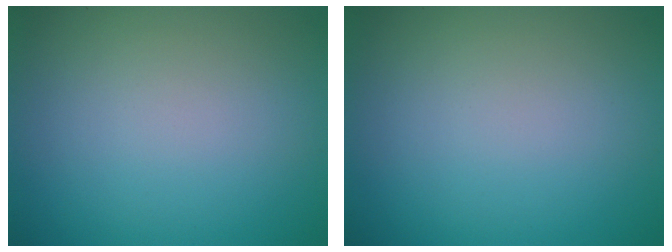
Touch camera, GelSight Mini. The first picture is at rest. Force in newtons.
{"total": 0.0}